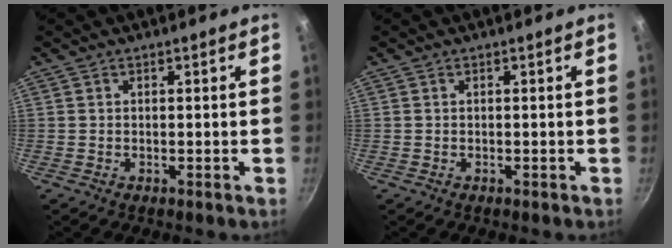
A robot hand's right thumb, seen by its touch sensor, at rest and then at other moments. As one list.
[{"total": 0.0}]